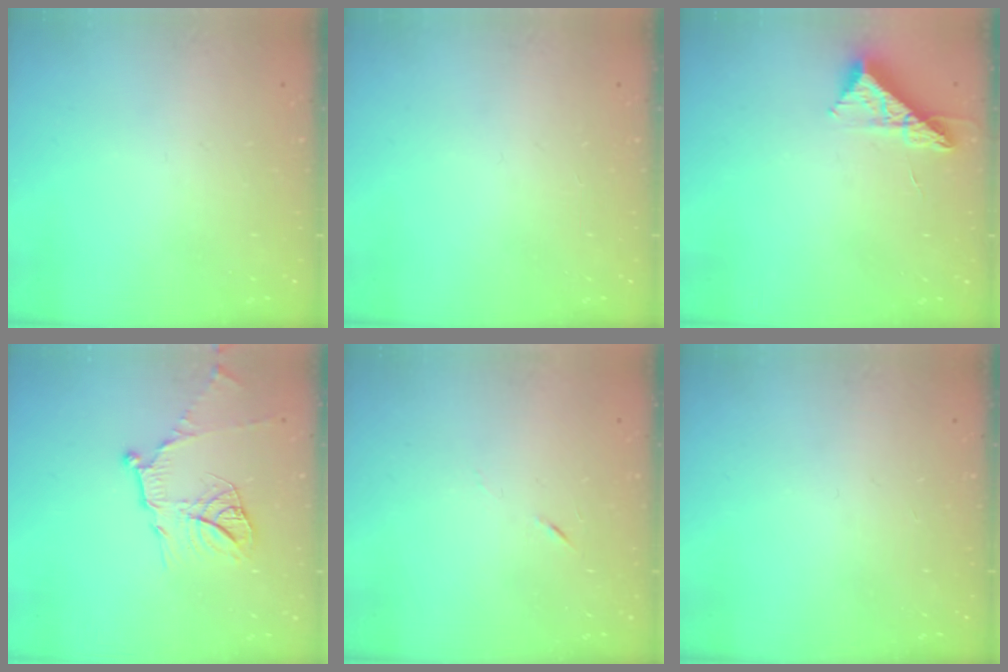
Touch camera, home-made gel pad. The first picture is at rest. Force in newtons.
{"total": 0.0}
{"total": 8.9, "press": 8.9, "slide": 0.3}
{"total": 13.4, "press": 13.3, "slide": 1.2}
{"total": 3.8, "press": 3.7, "slide": 1.1}
{"total": 0.0}